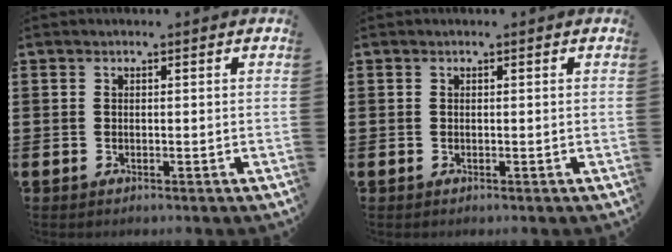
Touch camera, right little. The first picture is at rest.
{"total": 0.0}